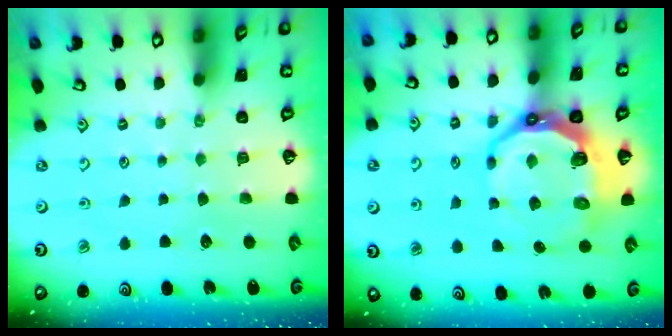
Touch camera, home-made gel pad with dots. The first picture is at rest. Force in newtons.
{"total": 12.7, "press": 11.7, "slide": 5.0}